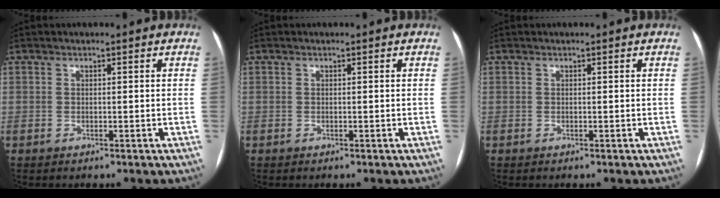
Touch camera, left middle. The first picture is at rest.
{"total": 0.0}
{"total": 0.0}